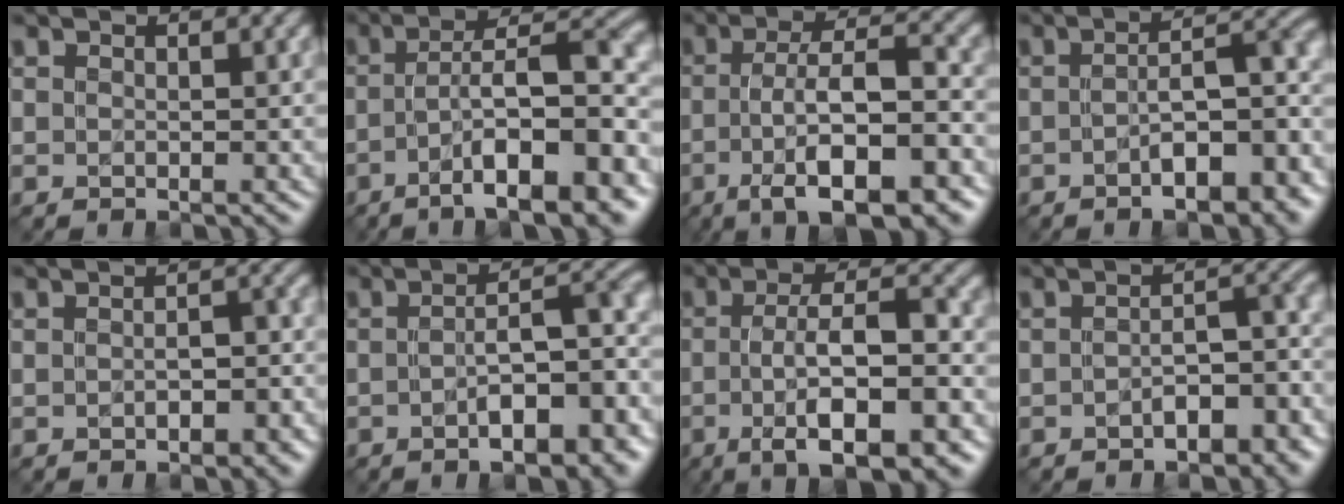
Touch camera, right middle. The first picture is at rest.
{"total": 11.4, "force": [-4.8, 3.0, 9.9], "torque": [-0.145, 0.014, -0.069]}
{"total": 10.1, "force": [-3.8, 3.1, 8.8], "torque": [-0.145, 0.004, -0.059]}
{"total": 8.8, "force": [-3.2, 3.3, 7.4], "torque": [-0.095, 0.009, -0.044]}
{"total": 3.5, "force": [-1.3, 1.7, 2.8], "torque": [-0.032, 0.001, -0.012]}
{"total": 9.8, "force": [-3.3, 3.6, 8.5], "torque": [-0.110, 0.007, -0.044]}
{"total": 9.2, "force": [-2.7, 2.7, 8.4], "torque": [-0.134, 0.003, -0.042]}
{"total": 5.9, "force": [-2.9, 2.5, 4.4], "torque": [-0.053, 0.006, -0.044]}